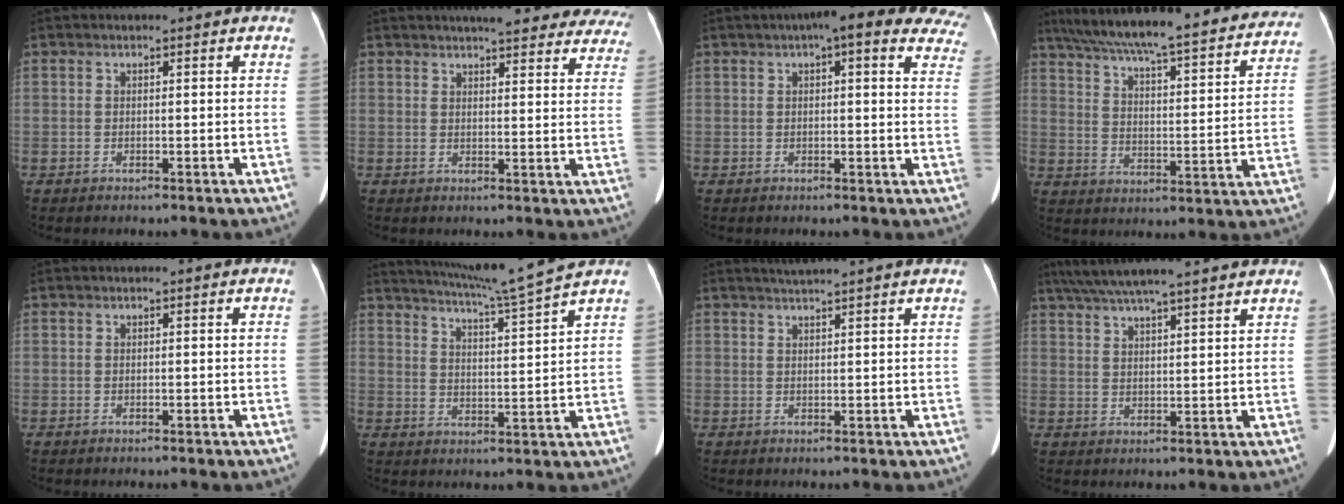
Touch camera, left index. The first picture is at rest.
{"total": 21.6, "force": [19.3, 4.9, 8.4], "torque": [-0.096, -0.018, 0.209]}
{"total": 16.4, "force": [12.5, 4.0, 9.8], "torque": [-0.108, 0.027, 0.126]}
{"total": 33.3, "force": [29.1, 4.7, 15.4], "torque": [-0.252, -0.035, 0.372]}
{"total": 0.0}
{"total": 11.0, "force": [9.8, -2.7, 4.1], "torque": [-0.076, -0.024, 0.154]}
{"total": 3.9, "force": [3.5, -1.0, 1.6], "torque": [-0.023, 0.018, 0.050]}
{"total": 15.7, "force": [13.5, 0.5, 8.1], "torque": [-0.142, 0.043, 0.193]}